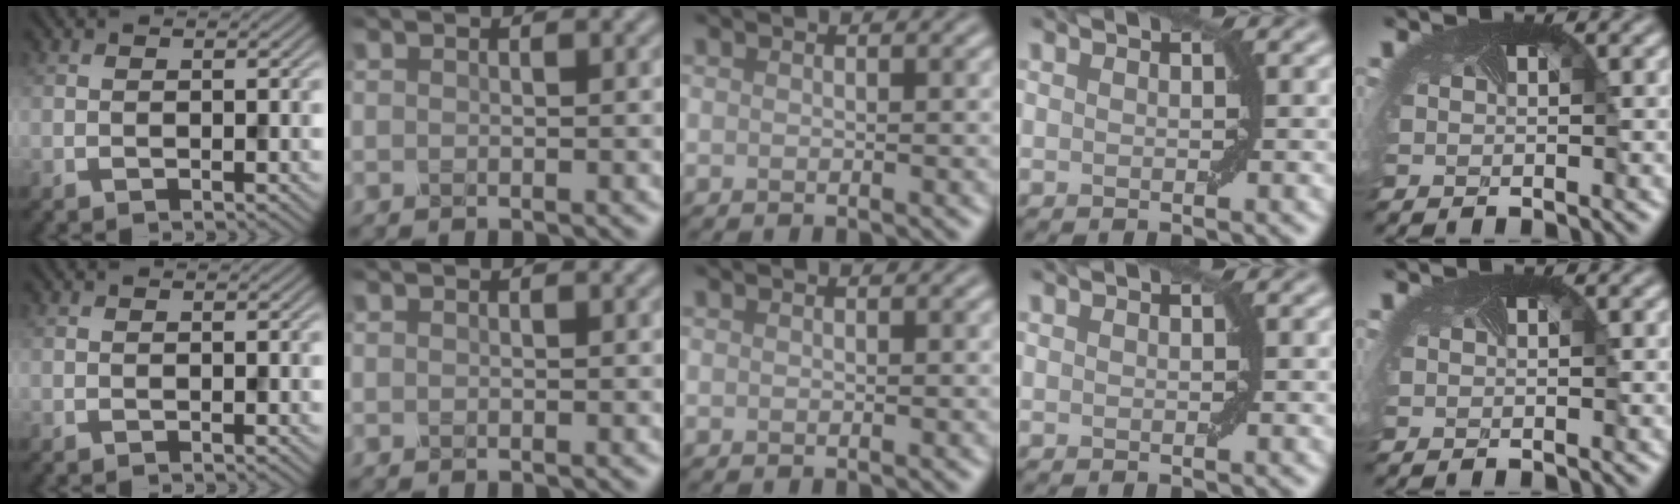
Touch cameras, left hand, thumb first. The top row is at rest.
{}